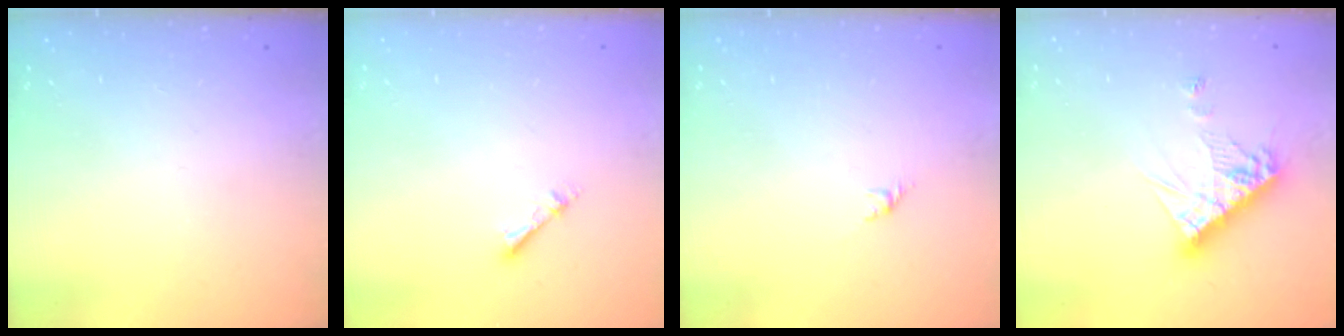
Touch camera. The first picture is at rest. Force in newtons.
{"total": 3.3, "press": 3.2, "slide": 0.4}
{"total": 1.6, "press": 1.5, "slide": 0.7}
{"total": 11.7, "press": 11.6, "slide": 1.1}